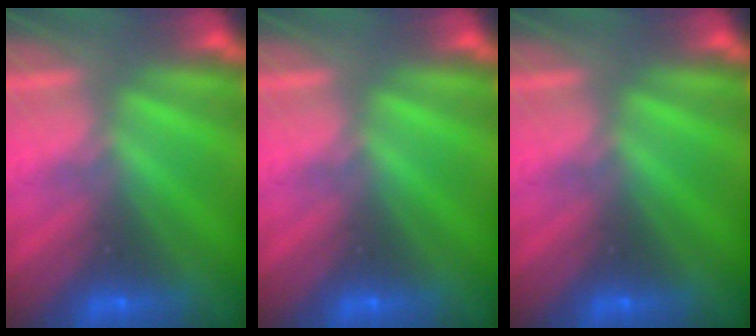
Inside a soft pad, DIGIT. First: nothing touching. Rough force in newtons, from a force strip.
{"total": 0.0}
{"total": 0.0}